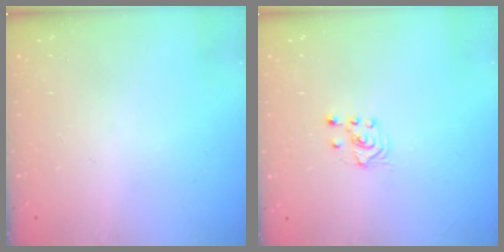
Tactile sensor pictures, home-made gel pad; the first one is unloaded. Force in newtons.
{"total": 2.1, "press": 2.0, "slide": 0.8}